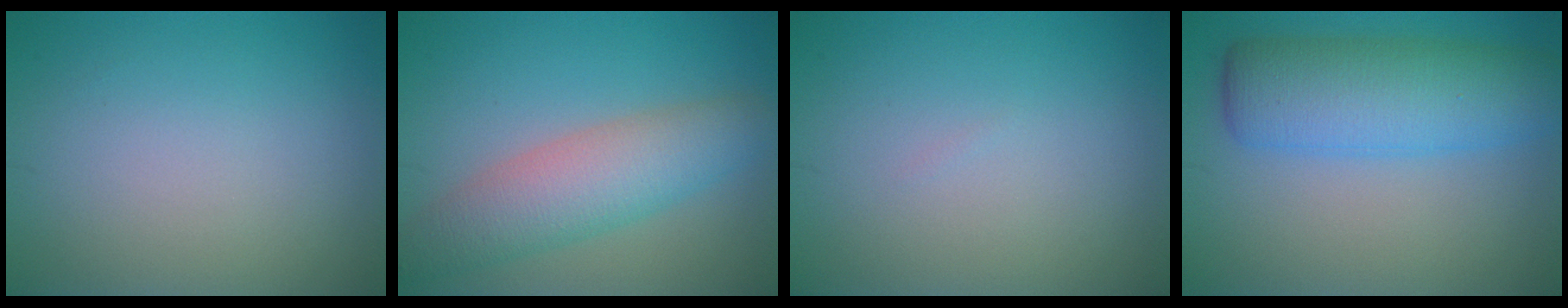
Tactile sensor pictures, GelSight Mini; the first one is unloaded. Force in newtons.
{"total": 5.7, "press": 5.7, "slide": 0.3}
{"total": 0.0}
{"total": 7.8, "press": 7.8, "slide": 0.1}